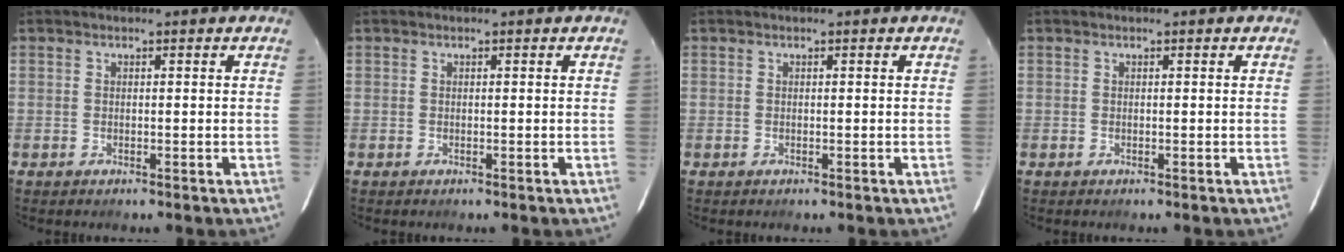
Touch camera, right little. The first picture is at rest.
{"total": 0.0}
{"total": 0.0}
{"total": 0.0}